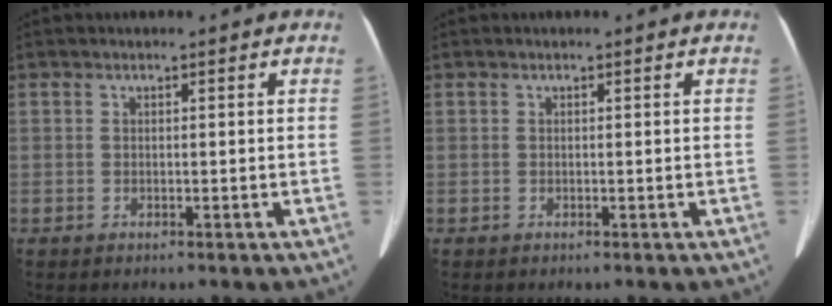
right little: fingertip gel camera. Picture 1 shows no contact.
{"total": 0.0}